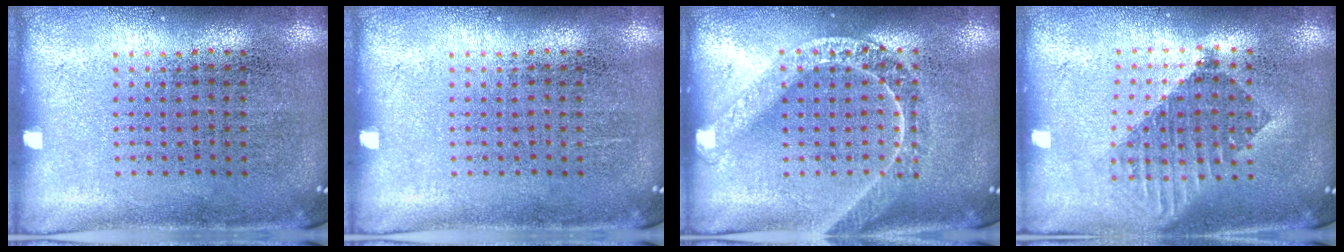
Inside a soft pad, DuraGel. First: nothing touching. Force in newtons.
{"total": 0.0}
{"total": 1.4, "press": 1.4, "slide": 0.2}
{"total": 1.7, "press": 1.4, "slide": 1.0}